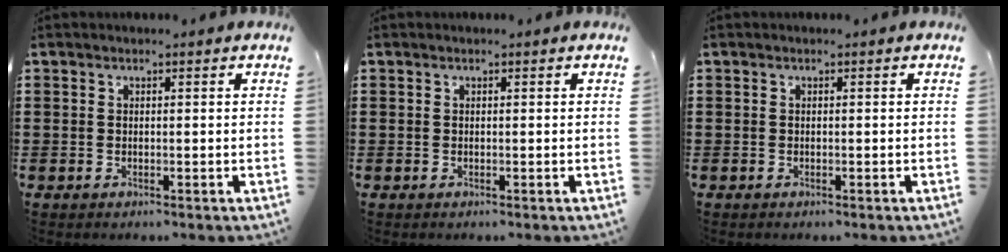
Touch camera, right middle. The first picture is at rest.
{"total": 0.0}
{"total": 0.0}